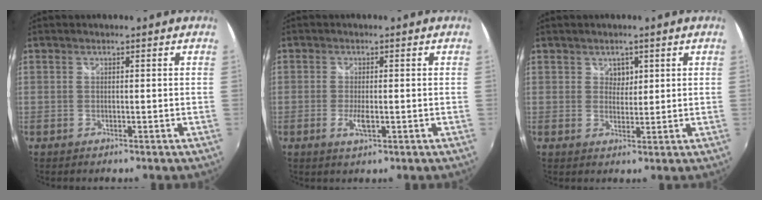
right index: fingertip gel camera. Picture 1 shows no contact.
{"total": 3.1, "force": [-0.9, 0.8, 2.8], "torque": [-0.059, -0.006, -0.016]}
{"total": 2.3, "force": [1.1, 2.0, 0.6], "torque": [-0.003, 0.005, 0.020]}